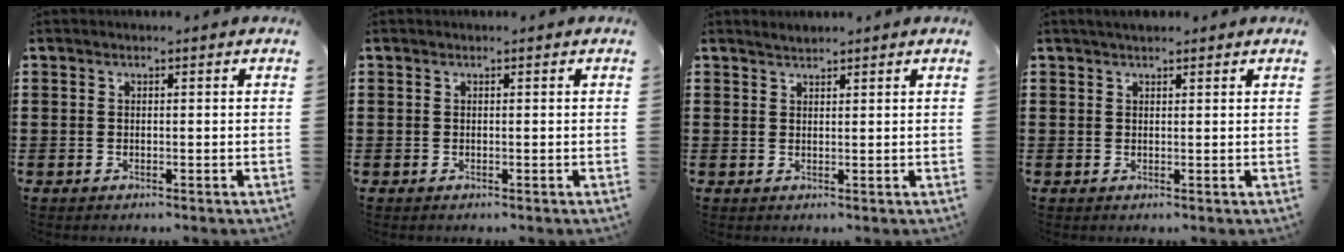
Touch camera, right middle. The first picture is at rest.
{"total": 0.0}
{"total": 1.2, "force": [1.1, 0.2, -0.1], "torque": [-0.001, 0.001, 0.022]}
{"total": 1.3, "force": [1.2, 0.4, 0.4], "torque": [-0.010, 0.003, 0.023]}